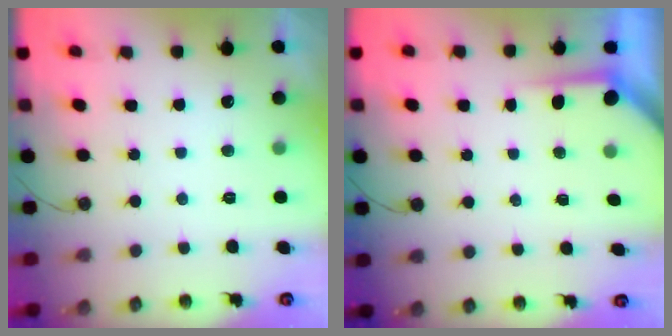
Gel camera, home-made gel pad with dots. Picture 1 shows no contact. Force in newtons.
{"total": 3.5, "press": 3.5, "slide": 0.3}